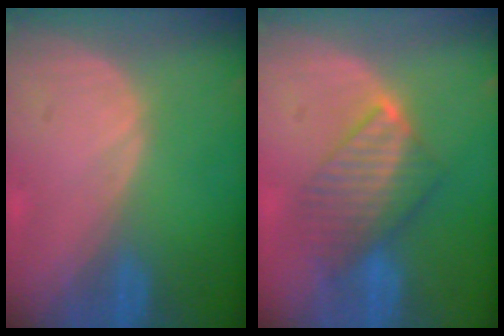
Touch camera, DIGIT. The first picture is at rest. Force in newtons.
{"total": 6.6, "press": 6.6, "slide": 0.9}